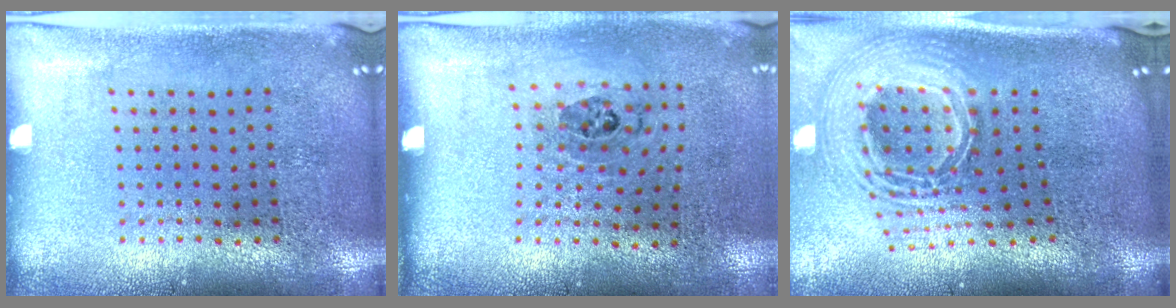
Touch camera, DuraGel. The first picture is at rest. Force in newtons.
{"total": 1.1, "press": 0.7, "slide": 0.9}
{"total": 2.9, "press": 2.0, "slide": 2.1}